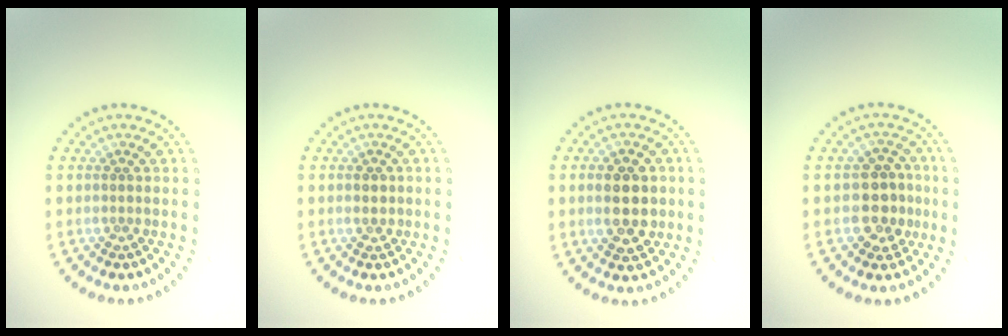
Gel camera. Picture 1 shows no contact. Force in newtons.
{"total": 1.5, "press": 1.5, "slide": 0.1}
{"total": 4.6, "press": 4.6, "slide": 0.3}
{"total": 3.4, "press": 3.2, "slide": 1.1}